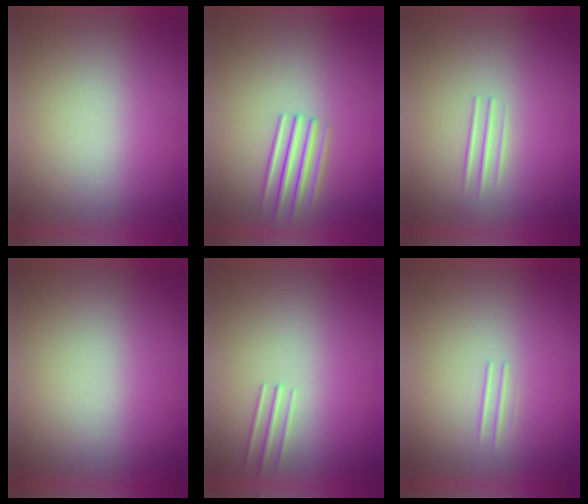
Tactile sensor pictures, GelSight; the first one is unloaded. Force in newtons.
{"total": 2.1}
{"total": 1.4}
{"total": 0.0}
{"total": 1.0}
{"total": 1.2}